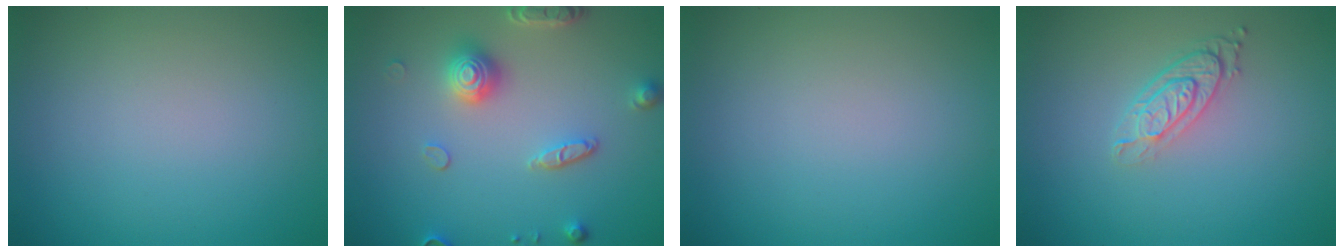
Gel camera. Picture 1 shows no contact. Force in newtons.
{"total": 3.9, "press": 3.4, "slide": 1.9}
{"total": 0.0}
{"total": 3.2, "press": 2.3, "slide": 2.2}